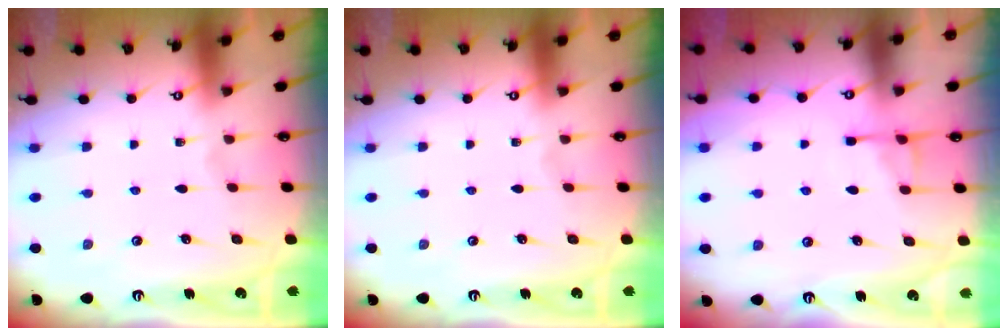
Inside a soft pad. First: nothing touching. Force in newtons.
{"total": 0.0}
{"total": 5.1, "press": 5.1, "slide": 0.5}